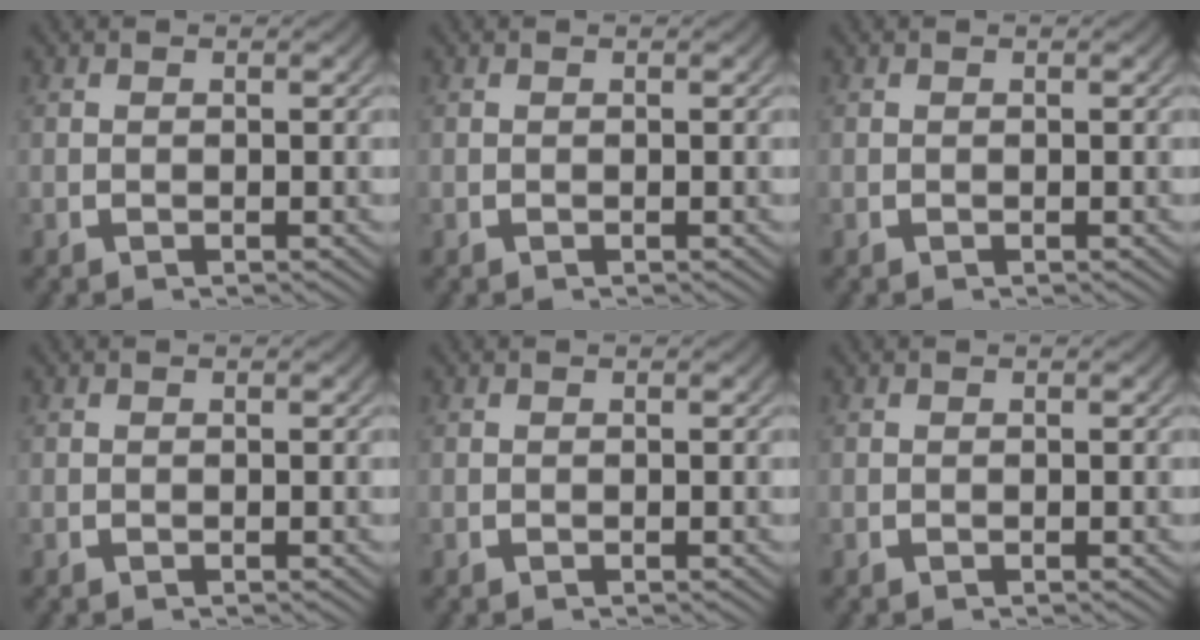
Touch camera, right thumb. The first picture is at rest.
{"total": 0.0}
{"total": 0.0}
{"total": 0.0}
{"total": 0.0}
{"total": 0.0}